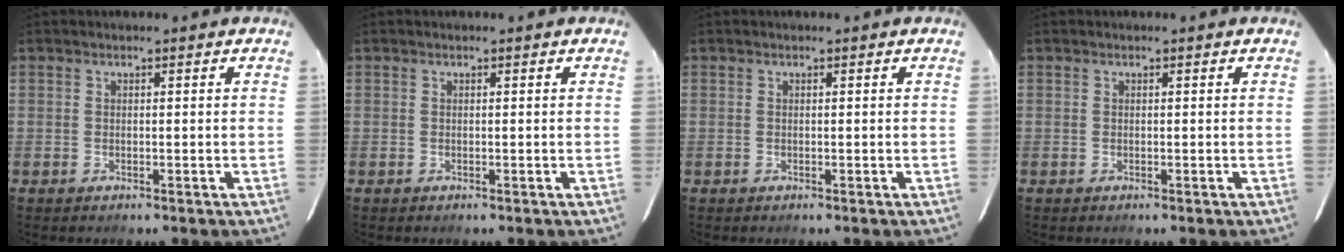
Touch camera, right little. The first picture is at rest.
{"total": 0.0}
{"total": 0.0}
{"total": 0.0}